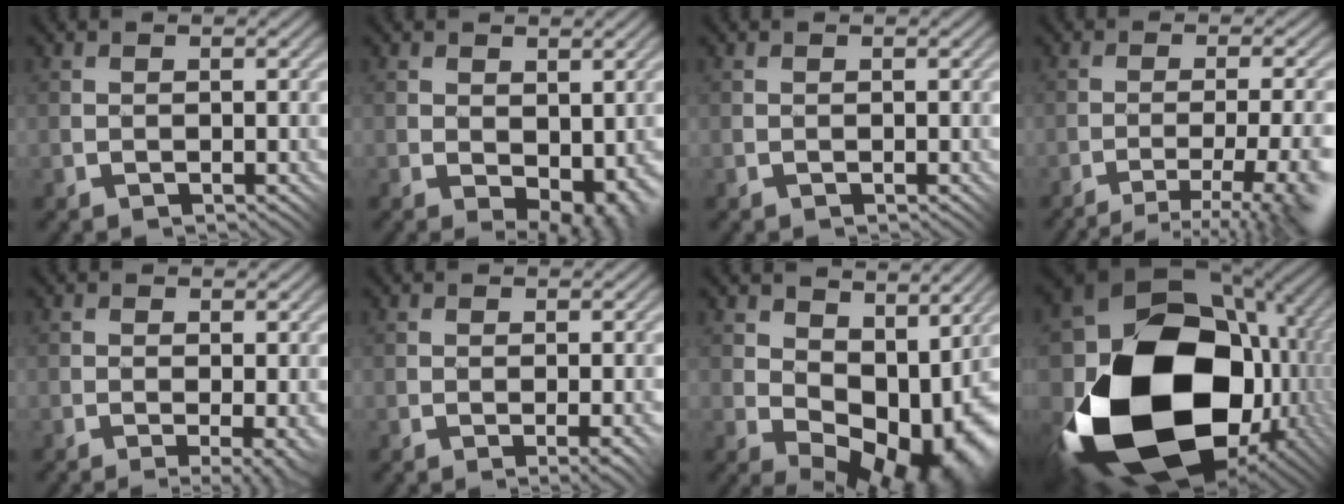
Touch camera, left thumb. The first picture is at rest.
{"total": 4.2, "force": [0.0, 2.7, 3.2], "torque": [-0.056, -0.017, 0.010]}
{"total": 0.0}
{"total": 9.9, "force": [-7.2, 1.2, 6.7], "torque": [-0.088, 0.010, -0.083]}
{"total": 4.1, "force": [-2.5, 1.4, 2.9], "torque": [-0.034, 0.001, -0.025]}
{"total": 1.9, "force": [-0.9, 0.7, 1.5], "torque": [-0.020, -0.001, -0.007]}
{"total": 11.1, "force": [2.8, 6.7, 8.4], "torque": [-0.115, -0.017, 0.066]}
{"total": 21.0, "force": [-4.3, 15.1, 14.0], "torque": [-0.321, -0.065, -0.035]}